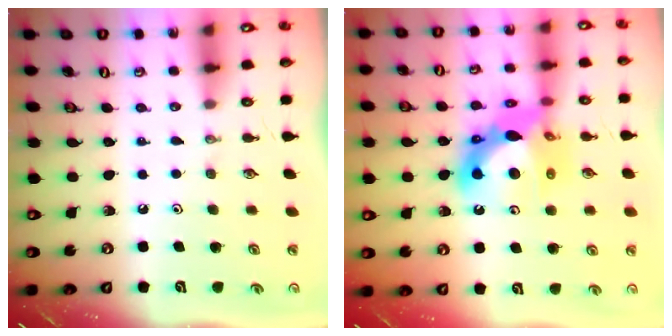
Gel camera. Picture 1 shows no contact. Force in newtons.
{"total": 16.2, "press": 16.1, "slide": 1.6}